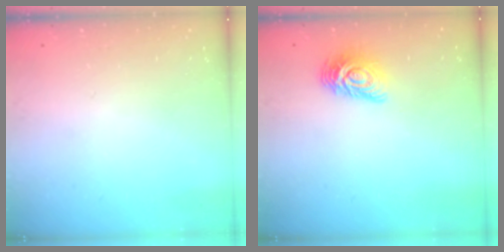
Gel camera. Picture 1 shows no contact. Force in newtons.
{"total": 8.5, "press": 8.5, "slide": 0.5}